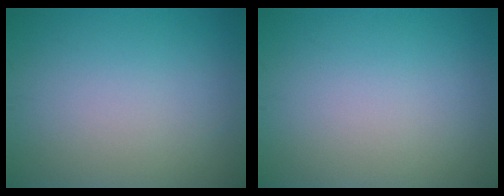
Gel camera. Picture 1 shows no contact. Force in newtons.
{"total": 0.0}